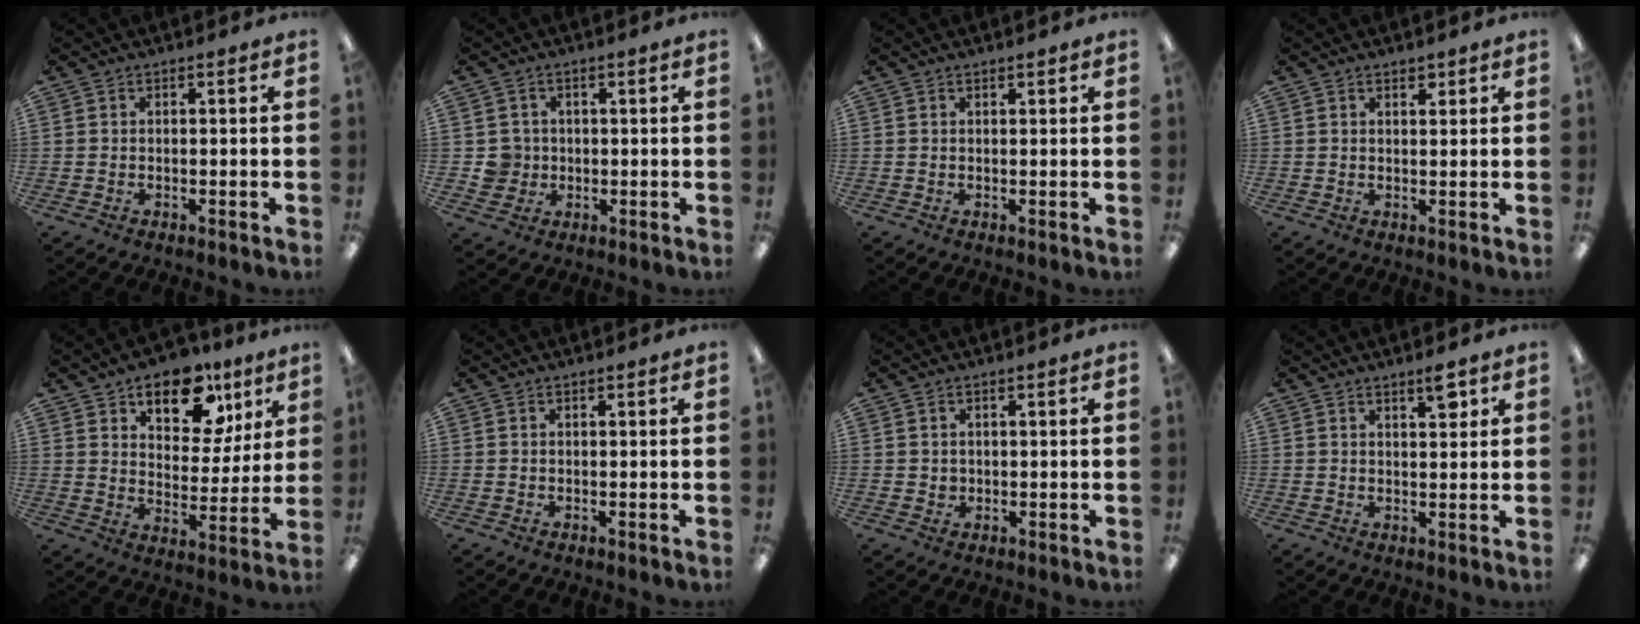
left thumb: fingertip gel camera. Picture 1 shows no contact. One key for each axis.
{"total": 4.5, "fx": 0.1, "fy": 4.5, "fz": 0.5, "tx": -0.011, "ty": 0.008, "tz": 0.002}
{"total": 0.6, "fx": 0.6, "fy": 0.2, "fz": 0.1, "tx": -0.003, "ty": 0.000, "tz": 0.011}
{"total": 1.8, "fx": 1.5, "fy": 0.7, "fz": 0.8, "tx": -0.009, "ty": -0.004, "tz": 0.025}
{"total": 14.4, "fx": 9.5, "fy": 8.0, "fz": 7.4, "tx": -0.107, "ty": -0.050, "tz": 0.165}
{"total": 0.0}
{"total": 1.4, "fx": 0.5, "fy": 1.3, "fz": 0.2, "tx": -0.006, "ty": 0.004, "tz": 0.008}
{"total": 4.1, "fx": 2.8, "fy": 1.2, "fz": 2.6, "tx": -0.027, "ty": -0.012, "tz": 0.043}